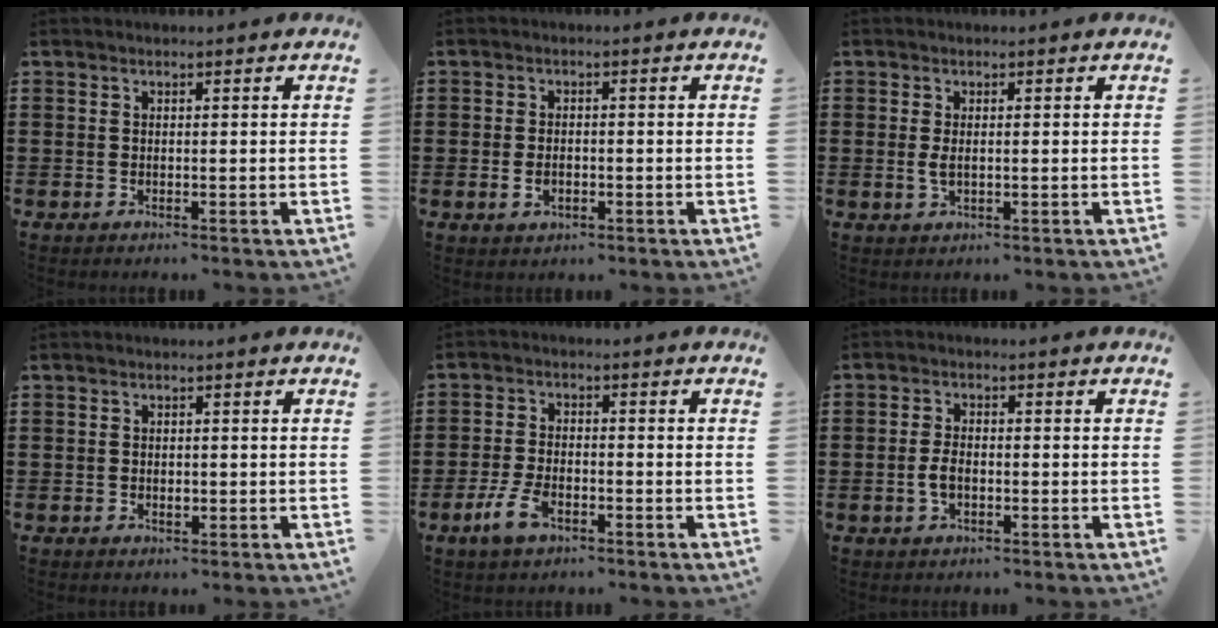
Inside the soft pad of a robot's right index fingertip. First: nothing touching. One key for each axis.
{"total": 2.0, "fx": -0.5, "fy": 1.2, "fz": 1.5, "tx": -0.031, "ty": 0.001, "tz": -0.009}
{"total": 1.7, "fx": 0.0, "fy": 0.6, "fz": 1.6, "tx": -0.047, "ty": -0.006, "tz": -0.004}
{"total": 1.0, "fx": -0.2, "fy": 0.7, "fz": 0.7, "tx": -0.014, "ty": 0.002, "tz": -0.005}
{"total": 4.8, "fx": -2.4, "fy": 2.2, "fz": 3.5, "tx": -0.085, "ty": -0.003, "tz": -0.050}
{"total": 2.9, "fx": -0.7, "fy": 1.6, "fz": 2.3, "tx": -0.060, "ty": -0.005, "tz": -0.017}